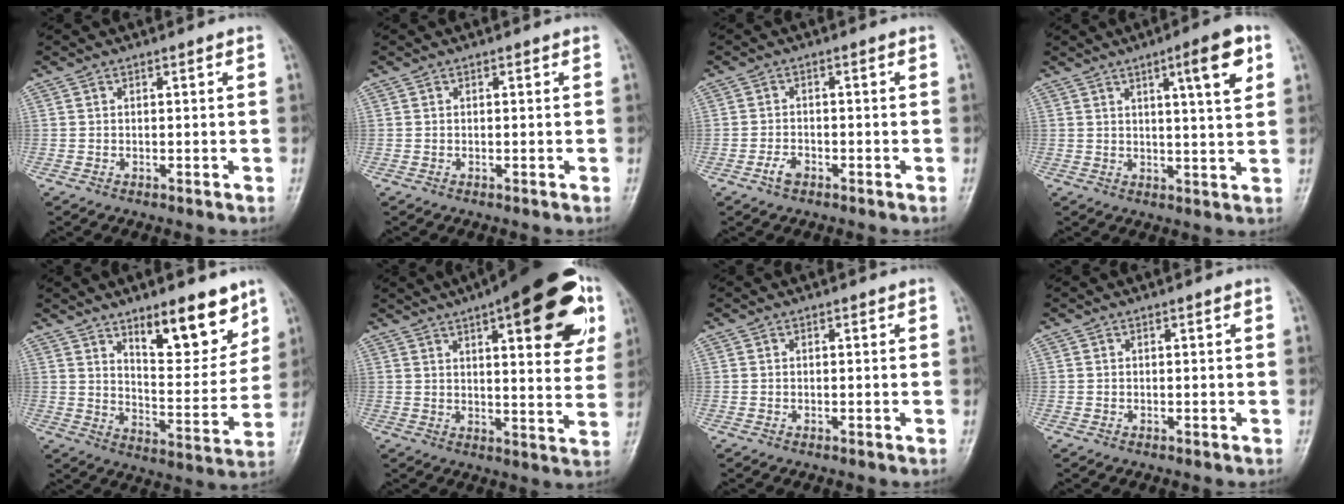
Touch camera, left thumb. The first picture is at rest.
{"total": 0.0}
{"total": 2.5, "force": [-1.5, 1.3, 1.5], "torque": [-0.030, 0.012, -0.028]}
{"total": 8.9, "force": [3.9, 1.3, 7.8], "torque": [-0.107, -0.017, 0.054]}
{"total": 13.6, "force": [8.6, 5.2, 9.2], "torque": [-0.089, -0.061, 0.135]}
{"total": 23.4, "force": [10.8, 7.8, 19.2], "torque": [-0.229, -0.011, 0.142]}
{"total": 0.0}
{"total": 0.0}